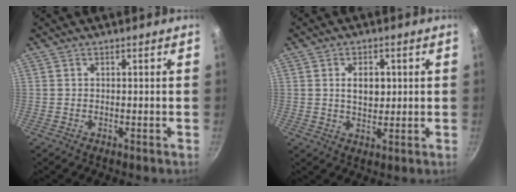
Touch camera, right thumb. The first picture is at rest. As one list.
[{"total": 5.5, "force": [1.0, 3.6, 4.1], "torque": [-0.050, -0.004, 0.015]}]